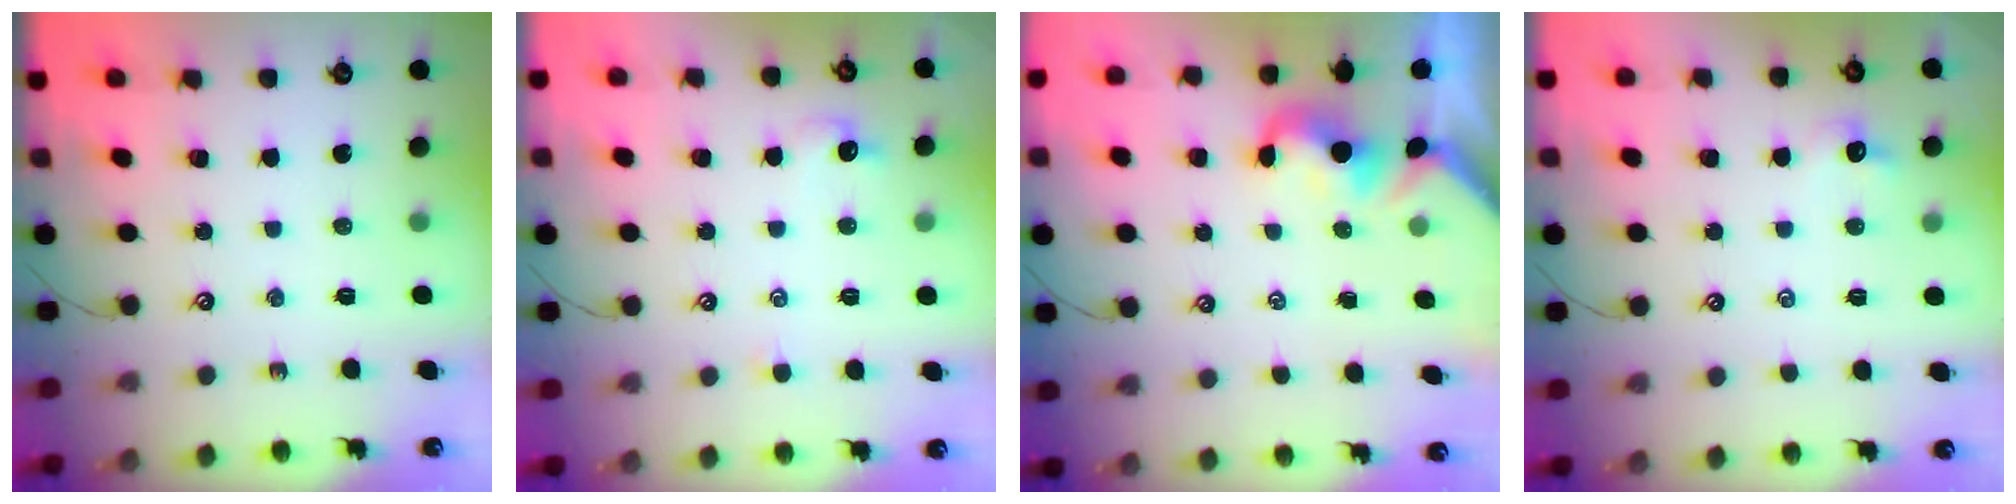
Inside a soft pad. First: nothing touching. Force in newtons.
{"total": 0.8, "press": 0.4, "slide": 0.7}
{"total": 1.0, "press": 0.9, "slide": 0.4}
{"total": 0.9, "press": 0.6, "slide": 0.6}